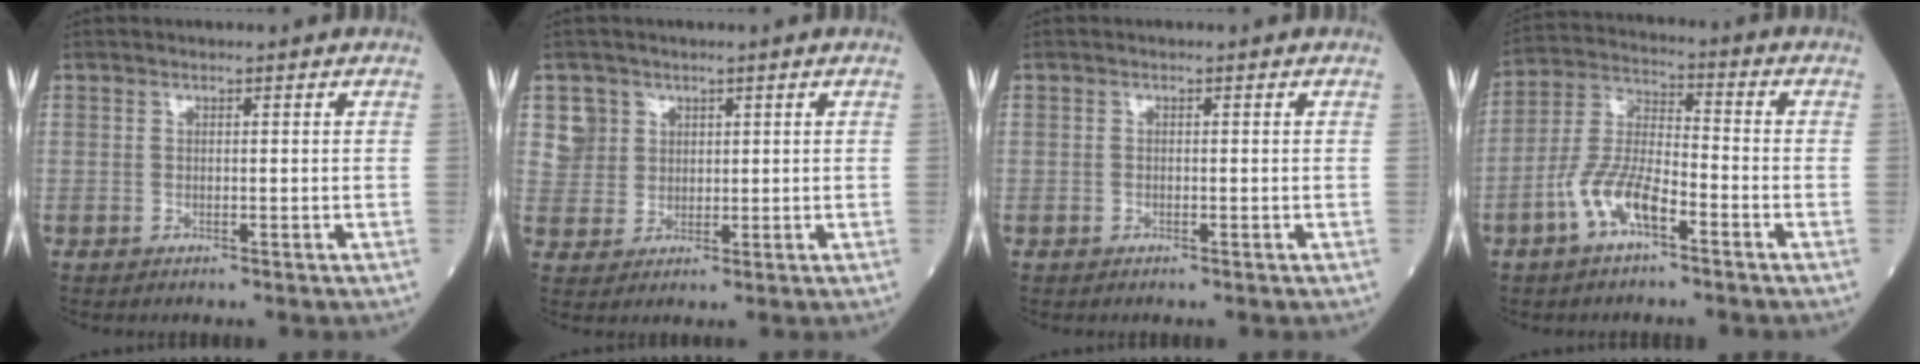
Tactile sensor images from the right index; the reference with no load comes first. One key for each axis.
{"total": 4.3, "fx": 1.9, "fy": 3.8, "fz": -0.2, "tx": 0.009, "ty": 0.009, "tz": 0.041}
{"total": 0.0}
{"total": 9.0, "fx": -4.6, "fy": 2.9, "fz": 7.2, "tx": -0.158, "ty": 0.009, "tz": -0.092}